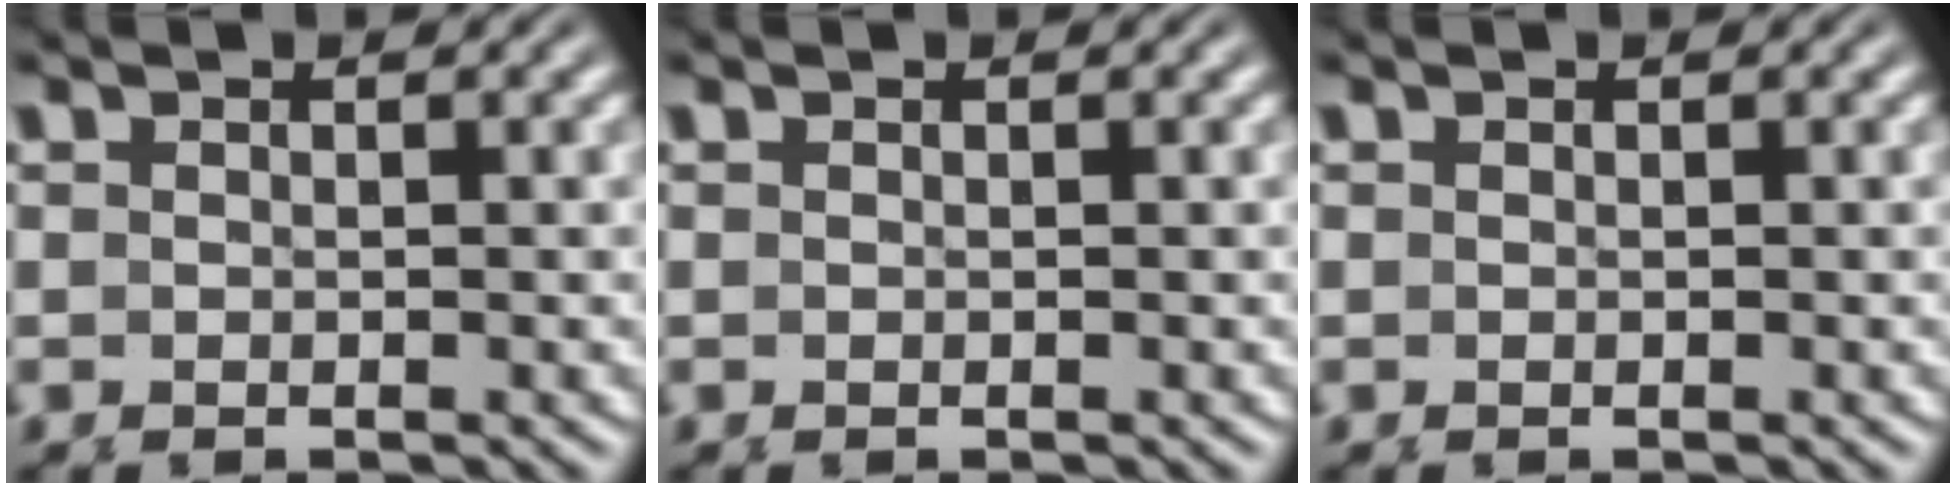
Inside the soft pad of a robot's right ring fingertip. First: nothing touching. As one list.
[{"total": 0.0}, {"total": 0.0}]